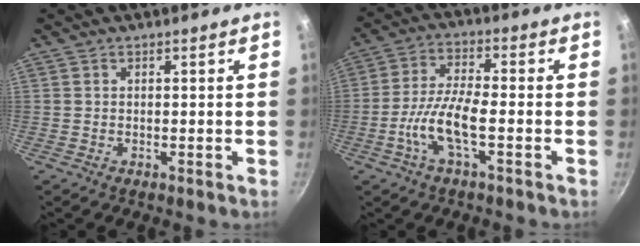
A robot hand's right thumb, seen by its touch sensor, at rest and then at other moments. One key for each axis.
{"total": 9.2, "fx": -3.0, "fy": 2.7, "fz": 8.2, "tx": -0.168, "ty": 0.025, "tz": -0.068}